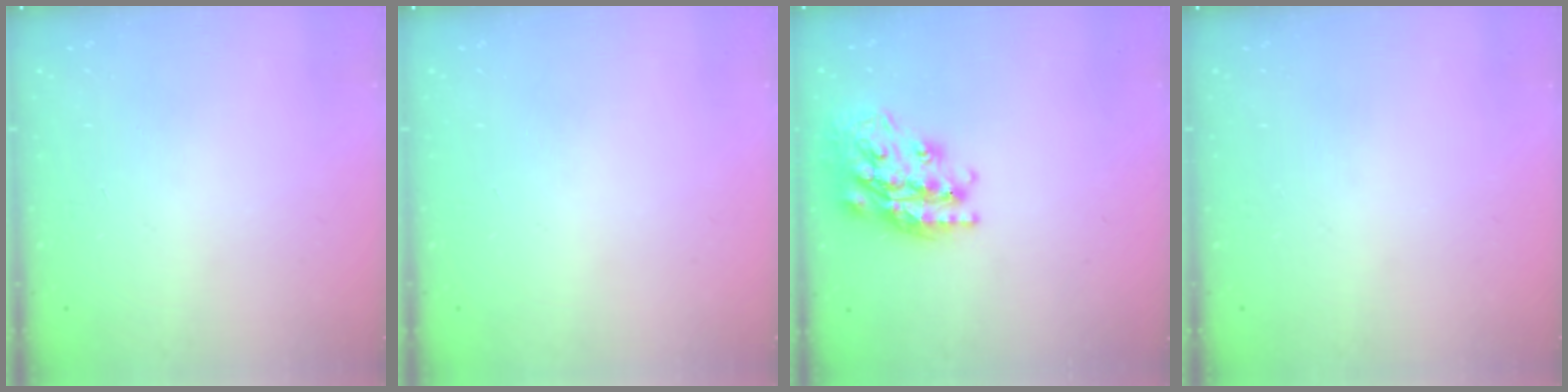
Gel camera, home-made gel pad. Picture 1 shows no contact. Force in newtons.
{"total": 0.0}
{"total": 22.6, "press": 22.5, "slide": 1.7}
{"total": 0.0}